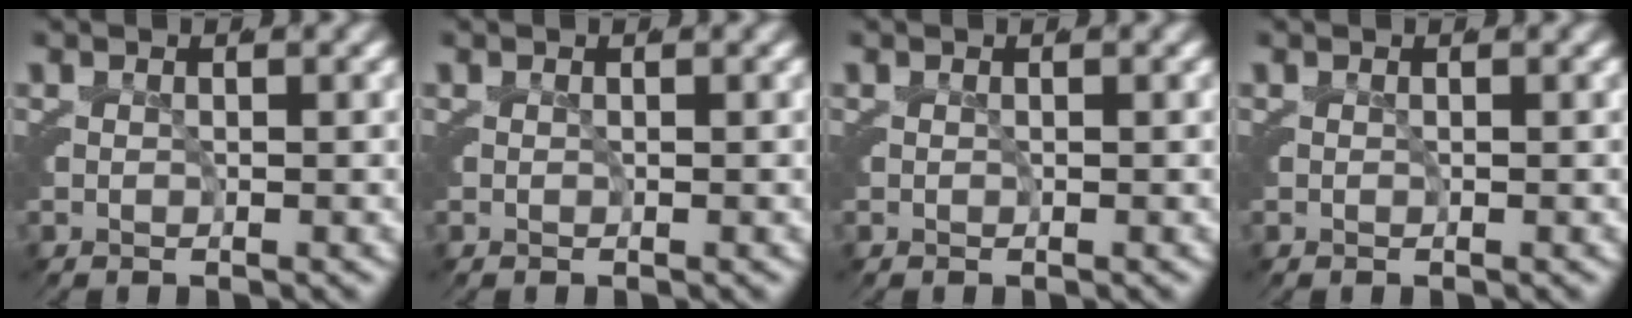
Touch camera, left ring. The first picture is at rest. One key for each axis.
{"total": 0.0}
{"total": 0.0}
{"total": 0.0}